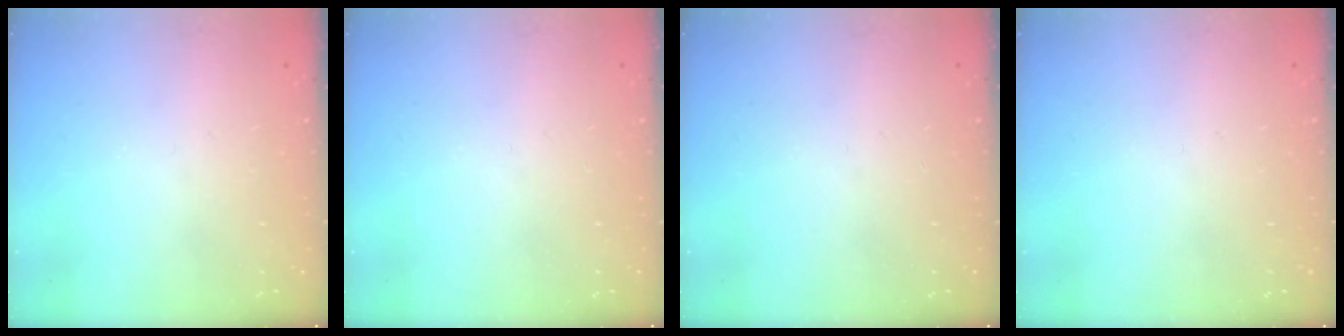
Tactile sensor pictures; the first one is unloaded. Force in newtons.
{"total": 0.0}
{"total": 0.0}
{"total": 0.0}